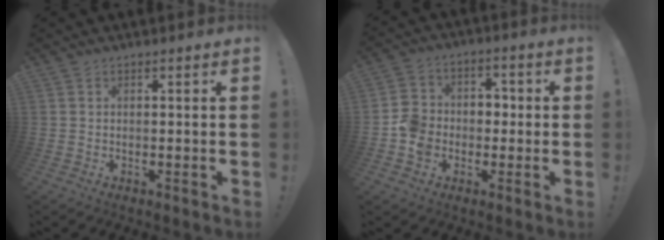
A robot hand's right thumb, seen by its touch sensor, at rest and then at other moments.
{"total": 10.1, "force": [-3.4, 9.0, 3.2], "torque": [-0.039, 0.033, -0.059]}